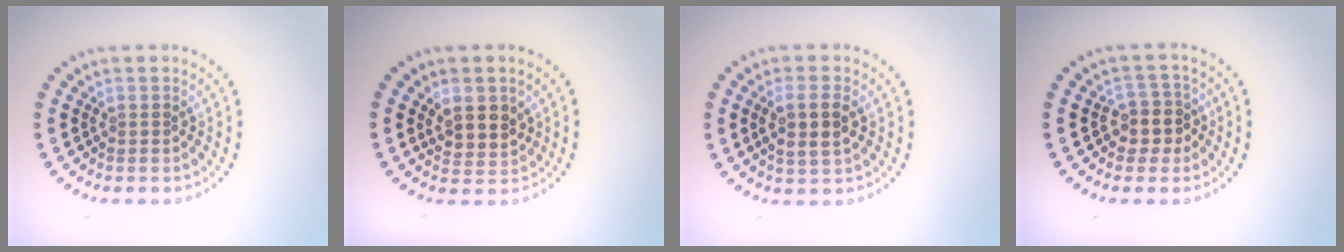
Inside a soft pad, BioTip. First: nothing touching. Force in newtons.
{"total": 2.8, "press": 2.5, "slide": 1.3}
{"total": 3.0, "press": 2.8, "slide": 0.9}
{"total": 2.6, "press": 2.3, "slide": 1.3}